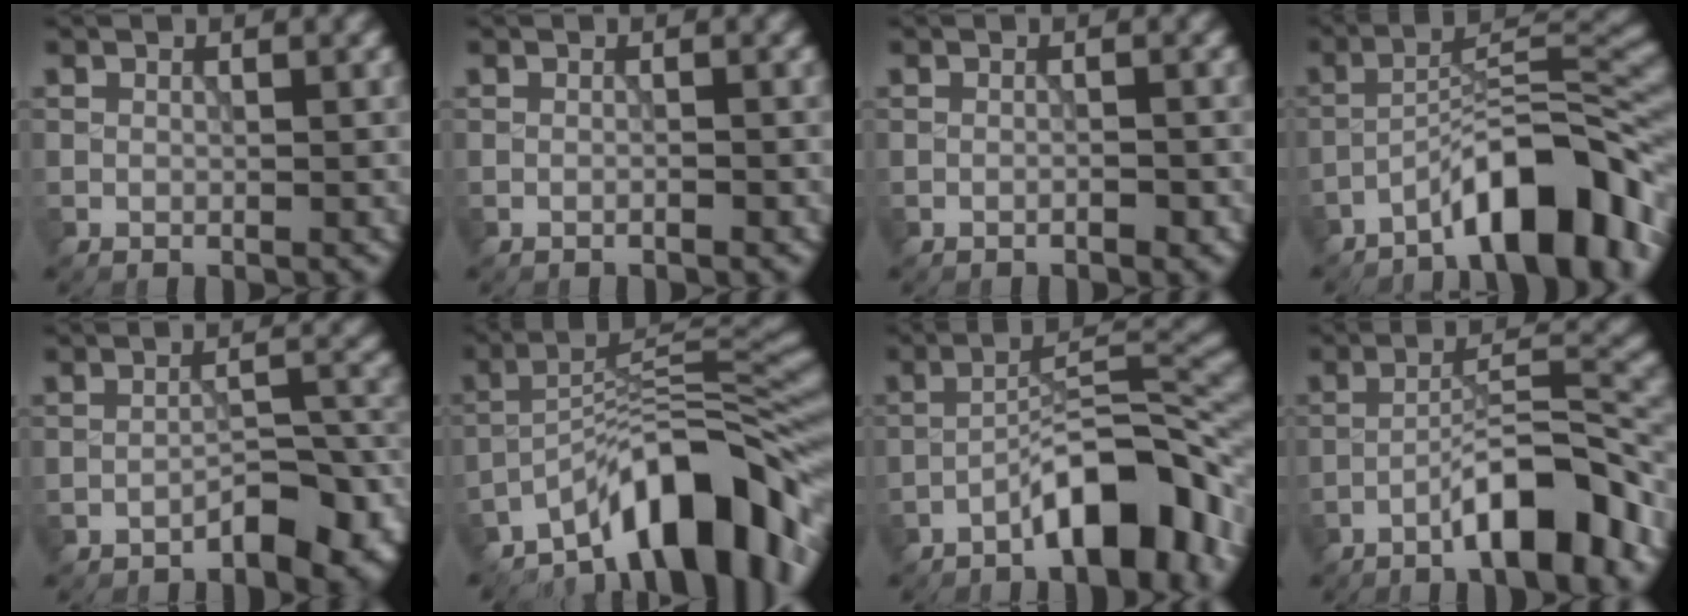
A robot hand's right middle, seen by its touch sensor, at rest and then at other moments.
{"total": 0.6, "force": [-0.4, 0.0, 0.4], "torque": [-0.007, 0.000, -0.011]}
{"total": 1.0, "force": [-0.7, 0.2, 0.7], "torque": [-0.010, 0.000, -0.013]}
{"total": 10.3, "force": [-6.7, 2.6, 7.4], "torque": [-0.104, 0.023, -0.117]}
{"total": 5.3, "force": [-3.5, 1.8, 3.6], "torque": [-0.046, 0.011, -0.052]}
{"total": 12.8, "force": [-8.7, 4.0, 8.5], "torque": [-0.103, 0.025, -0.161]}
{"total": 8.8, "force": [-5.1, 2.4, 6.7], "torque": [-0.096, 0.023, -0.088]}
{"total": 7.6, "force": [-4.4, 1.3, 6.0], "torque": [-0.096, 0.021, -0.076]}